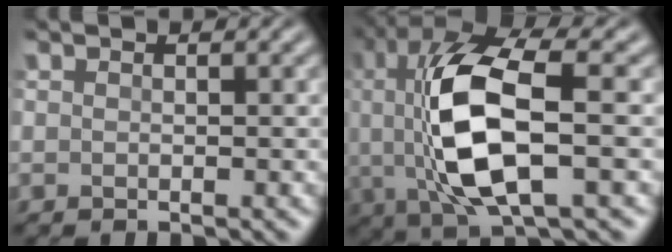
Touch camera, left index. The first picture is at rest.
{"total": 10.8, "force": [-0.2, 4.1, 10.0], "torque": [-0.211, 0.000, 0.000]}